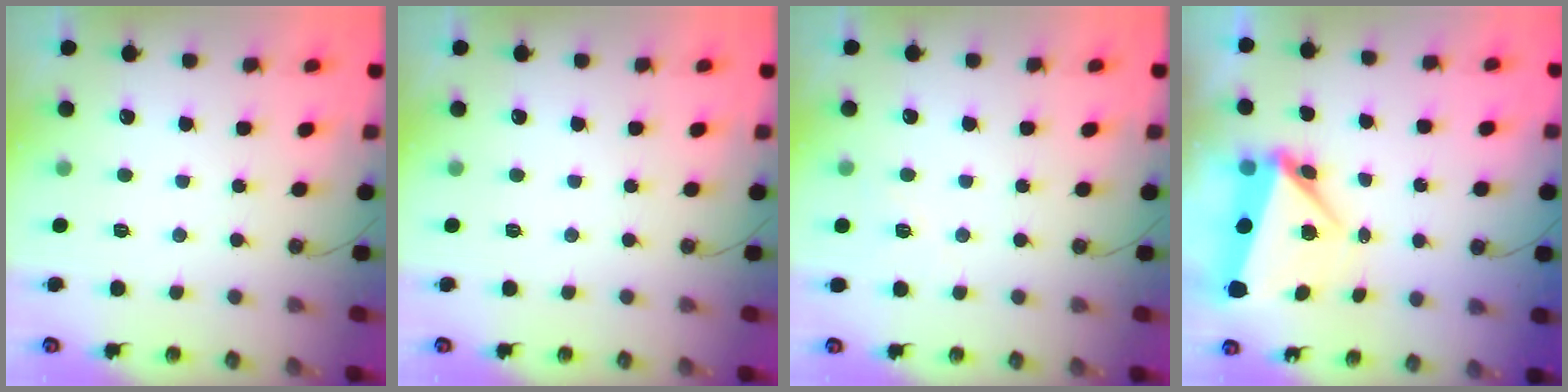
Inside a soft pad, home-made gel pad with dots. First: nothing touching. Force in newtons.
{"total": 0.0}
{"total": 4.4, "press": 3.8, "slide": 2.3}
{"total": 6.3, "press": 6.2, "slide": 1.1}